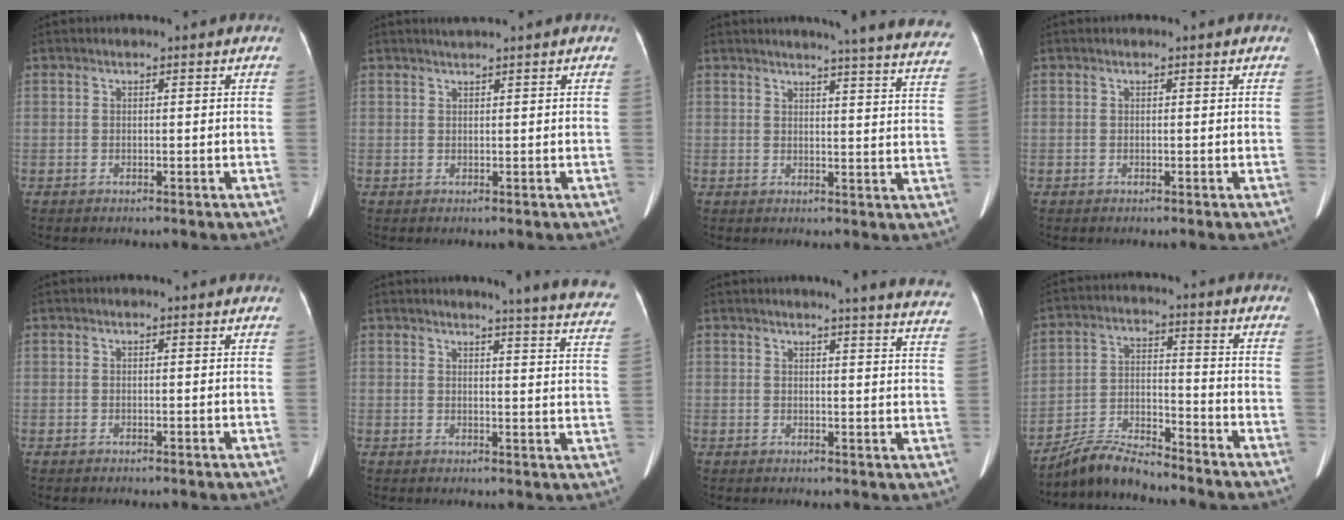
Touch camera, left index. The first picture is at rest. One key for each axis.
{"total": 1.1, "fx": 1.0, "fy": -0.4, "fz": 0.4, "tx": -0.011, "ty": 0.003, "tz": 0.023}
{"total": 20.8, "fx": 19.3, "fy": -0.2, "fz": 7.8, "tx": -0.094, "ty": -0.086, "tz": 0.203}
{"total": 0.0}
{"total": 0.8, "fx": 0.7, "fy": 0.0, "fz": 0.2, "tx": -0.008, "ty": 0.004, "tz": 0.007}
{"total": 17.6, "fx": 16.4, "fy": 0.1, "fz": 6.5, "tx": -0.072, "ty": -0.093, "tz": 0.162}
{"total": 17.1, "fx": 15.9, "fy": 0.2, "fz": 6.0, "tx": -0.067, "ty": -0.075, "tz": 0.160}
{"total": 8.2, "fx": -8.0, "fy": 0.5, "fz": 1.6, "tx": -0.037, "ty": -0.007, "tz": -0.145}